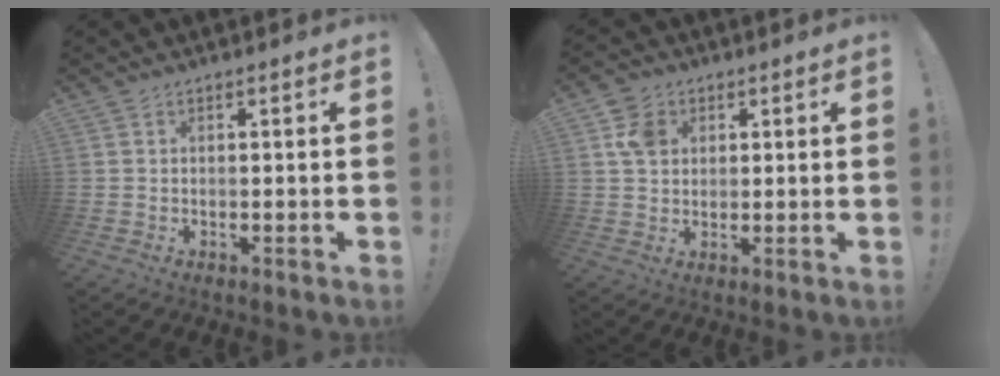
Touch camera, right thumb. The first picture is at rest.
{"total": 6.6, "force": [2.4, 5.4, 3.1], "torque": [-0.035, 0.002, 0.045]}